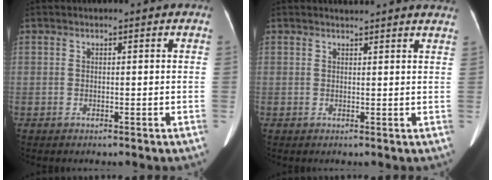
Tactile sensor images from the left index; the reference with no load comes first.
{"total": 5.5, "force": [5.4, 0.1, 0.9], "torque": [-0.009, 0.001, 0.043]}